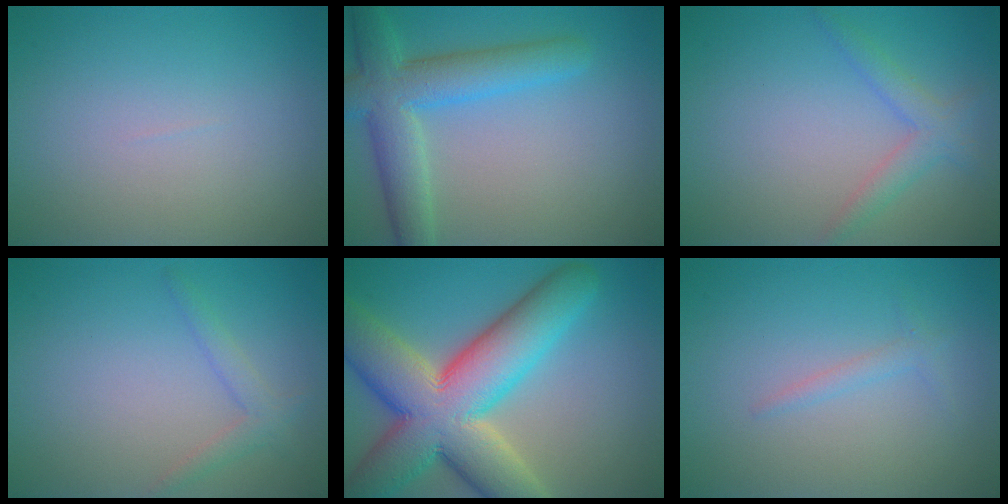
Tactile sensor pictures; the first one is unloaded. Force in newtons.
{"total": 6.3, "press": 6.3, "slide": 0.3}
{"total": 2.3, "press": 2.3, "slide": 0.1}
{"total": 1.8, "press": 1.8, "slide": 0.1}
{"total": 13.5, "press": 13.5, "slide": 1.1}
{"total": 1.0, "press": 1.0, "slide": 0.1}